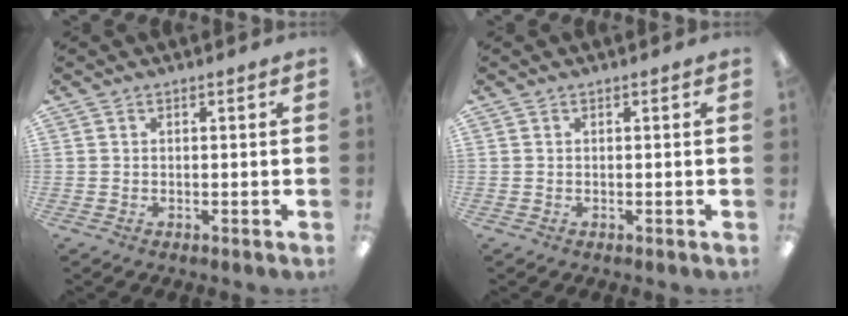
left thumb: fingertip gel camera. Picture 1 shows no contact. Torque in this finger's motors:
{"motor_torque": [0.02, 0.02, 0.07, -0.20, 0.00]}